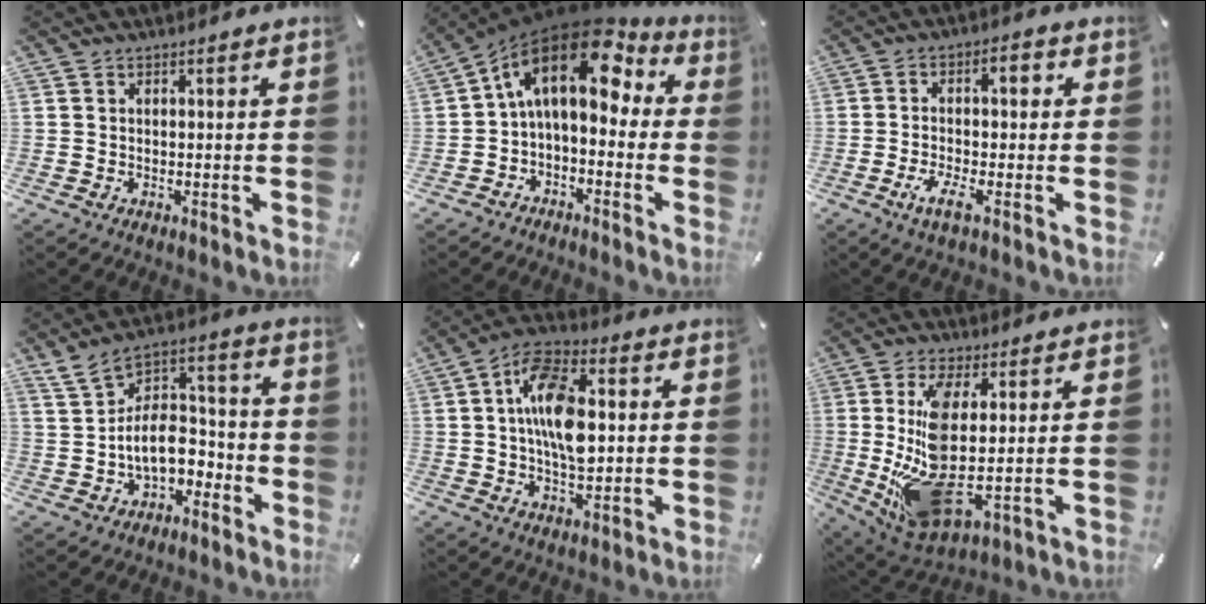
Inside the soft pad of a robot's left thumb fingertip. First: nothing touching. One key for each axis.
{"total": 16.0, "fx": 4.5, "fy": 9.6, "fz": 12.0, "tx": -0.200, "ty": -0.026, "tz": 0.071}
{"total": 7.8, "fx": -1.4, "fy": 2.4, "fz": 7.3, "tx": -0.128, "ty": -0.003, "tz": -0.033}
{"total": 11.3, "fx": -2.4, "fy": 7.8, "fz": 7.8, "tx": -0.126, "ty": 0.020, "tz": -0.042}
{"total": 14.4, "fx": 1.3, "fy": 7.9, "fz": 11.9, "tx": -0.218, "ty": 0.005, "tz": 0.019}
{"total": 15.0, "fx": 1.7, "fy": 5.7, "fz": 13.8, "tx": -0.290, "ty": -0.024, "tz": 0.029}